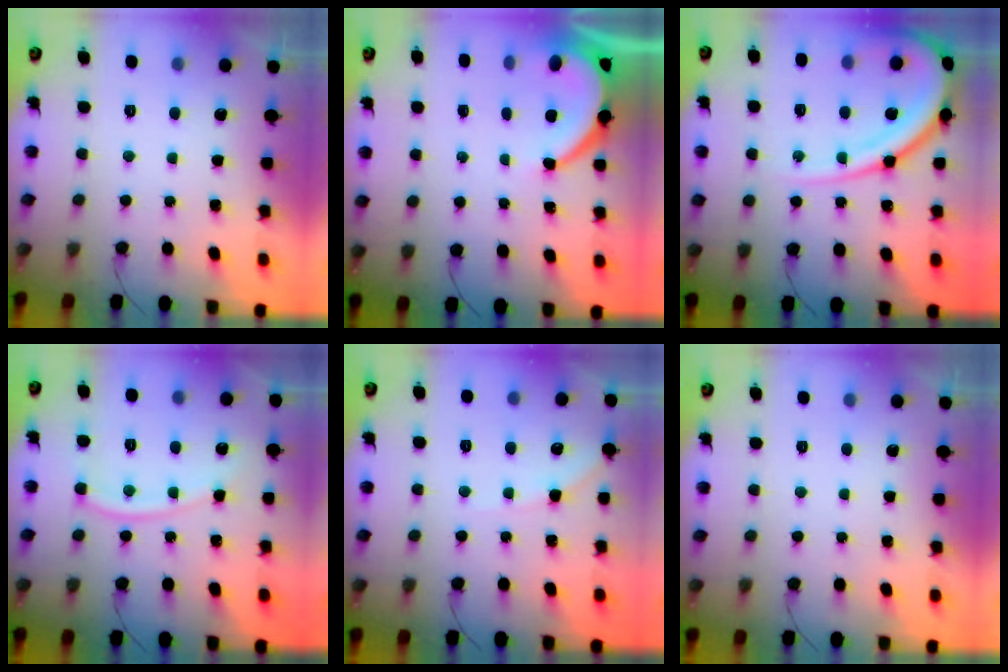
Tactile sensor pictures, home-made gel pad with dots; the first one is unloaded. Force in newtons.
{"total": 8.0, "press": 8.0, "slide": 0.7}
{"total": 17.7, "press": 17.7, "slide": 1.5}
{"total": 9.8, "press": 9.7, "slide": 1.2}
{"total": 6.7, "press": 6.6, "slide": 0.9}
{"total": 0.0}